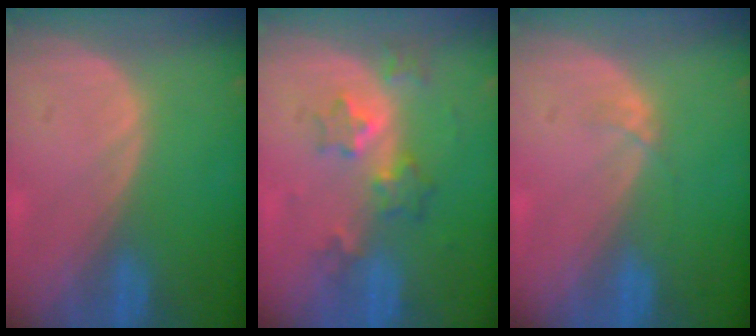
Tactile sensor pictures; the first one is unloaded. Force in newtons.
{"total": 6.2, "press": 5.4, "slide": 3.0}
{"total": 0.9, "press": 0.9, "slide": 0.1}